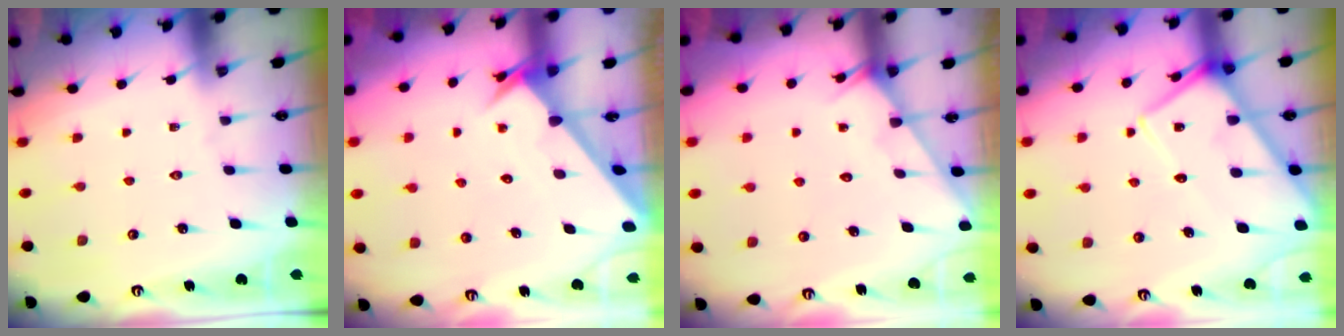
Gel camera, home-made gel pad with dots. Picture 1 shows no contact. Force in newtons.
{"total": 2.9, "press": 2.9, "slide": 0.1}
{"total": 5.0, "press": 5.0, "slide": 0.4}
{"total": 11.5, "press": 11.4, "slide": 1.2}